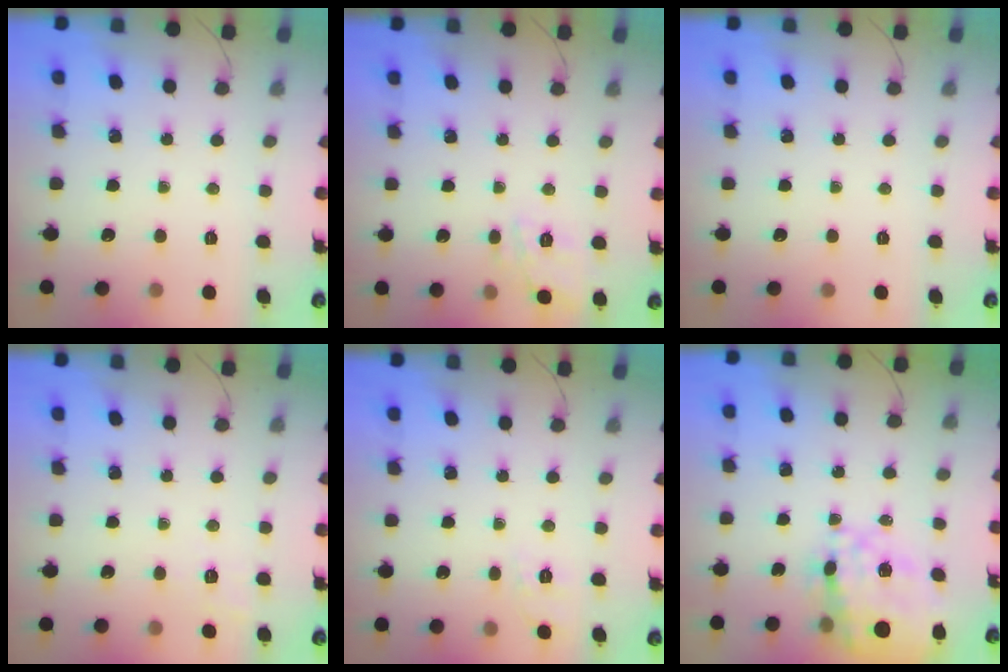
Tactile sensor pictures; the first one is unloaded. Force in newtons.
{"total": 12.8, "press": 12.8, "slide": 0.6}
{"total": 0.0}
{"total": 1.9, "press": 0.0, "slide": 1.9}
{"total": 1.6, "press": 0.0, "slide": 1.6}
{"total": 23.6, "press": 23.1, "slide": 4.8}